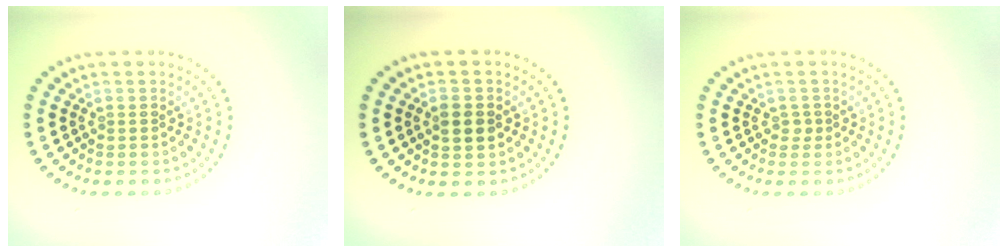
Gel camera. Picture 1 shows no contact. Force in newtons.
{"total": 2.1, "press": 2.1, "slide": 0.0}
{"total": 0.7, "press": 0.5, "slide": 0.5}